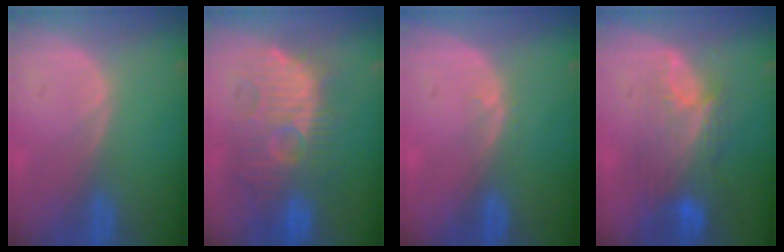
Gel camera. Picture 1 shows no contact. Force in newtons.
{"total": 11.2, "press": 11.0, "slide": 2.0}
{"total": 1.0, "press": 0.7, "slide": 0.7}
{"total": 9.5, "press": 8.1, "slide": 4.9}